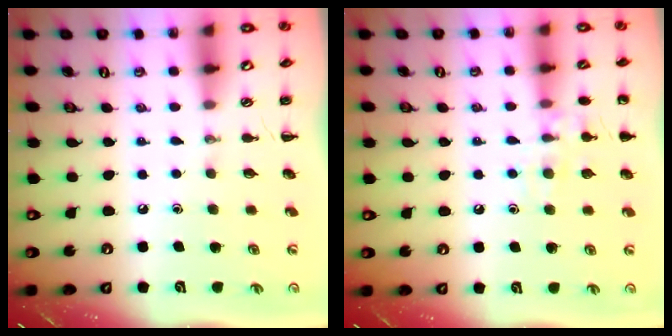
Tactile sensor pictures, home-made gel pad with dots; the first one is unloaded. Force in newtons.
{"total": 9.2, "press": 9.2, "slide": 1.3}